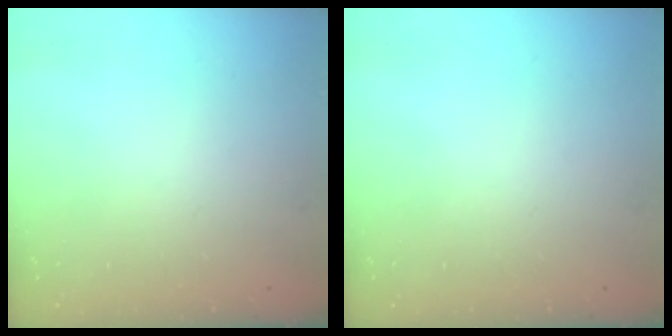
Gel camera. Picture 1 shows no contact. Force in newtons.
{"total": 0.0}